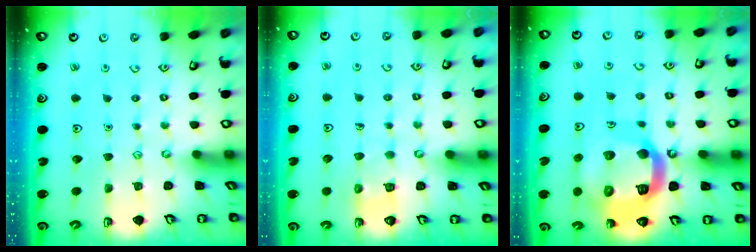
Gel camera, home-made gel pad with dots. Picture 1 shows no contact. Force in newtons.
{"total": 5.2, "press": 5.2, "slide": 0.3}
{"total": 22.0, "press": 21.8, "slide": 2.4}